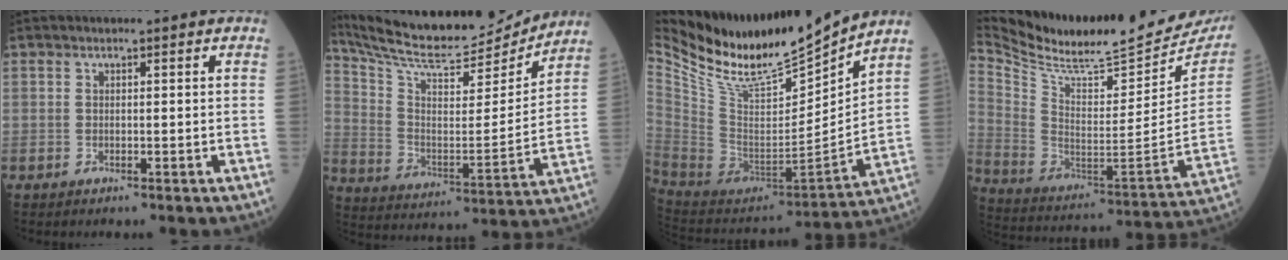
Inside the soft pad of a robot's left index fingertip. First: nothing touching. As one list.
[{"total": 19.7, "force": [18.8, 1.9, 5.4], "torque": [-0.115, -0.031, 0.299]}, {"total": 20.1, "force": [17.7, 2.2, 9.3], "torque": [-0.185, -0.041, 0.323]}, {"total": 28.9, "force": [26.2, 4.5, 11.5], "torque": [-0.223, -0.094, 0.381]}]